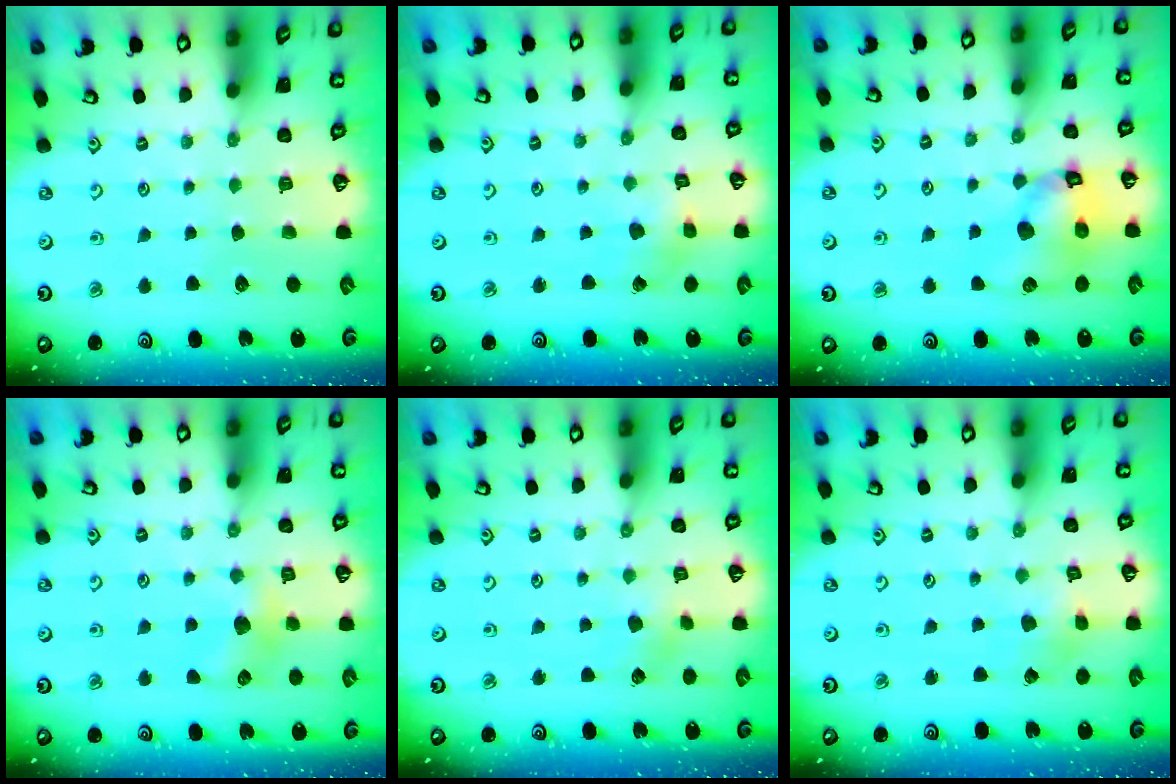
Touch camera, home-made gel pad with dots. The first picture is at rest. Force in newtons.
{"total": 2.8, "press": 2.8, "slide": 0.1}
{"total": 11.8, "press": 11.7, "slide": 1.7}
{"total": 7.9, "press": 7.9, "slide": 0.8}
{"total": 1.8, "press": 1.8, "slide": 0.3}
{"total": 2.8, "press": 2.7, "slide": 0.4}